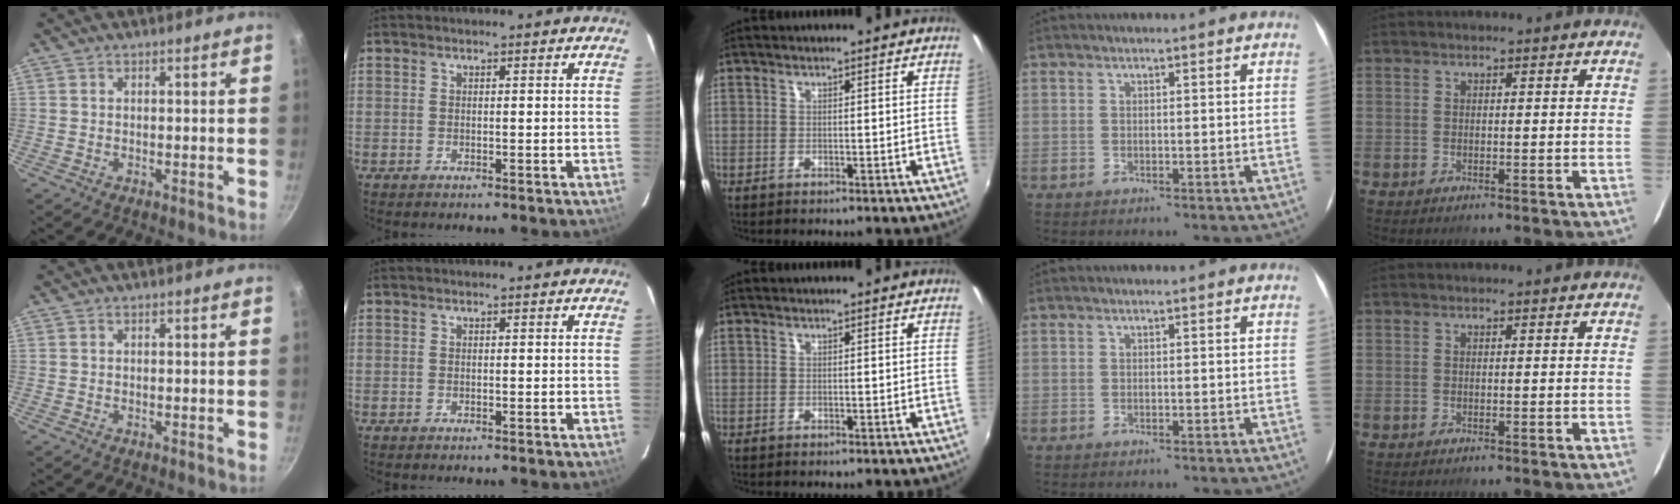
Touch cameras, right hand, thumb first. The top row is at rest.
{}